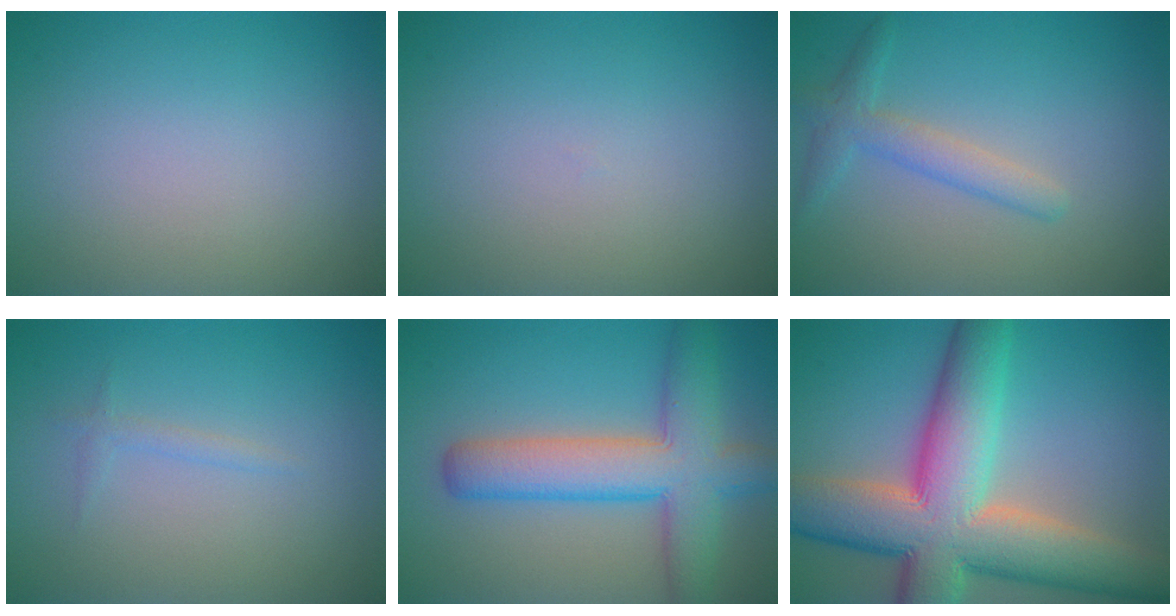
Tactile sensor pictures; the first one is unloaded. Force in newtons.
{"total": 0.0}
{"total": 2.5, "press": 2.5, "slide": 0.1}
{"total": 0.8, "press": 0.8, "slide": 0.1}
{"total": 7.8, "press": 7.8, "slide": 0.4}
{"total": 13.7, "press": 13.7, "slide": 0.8}